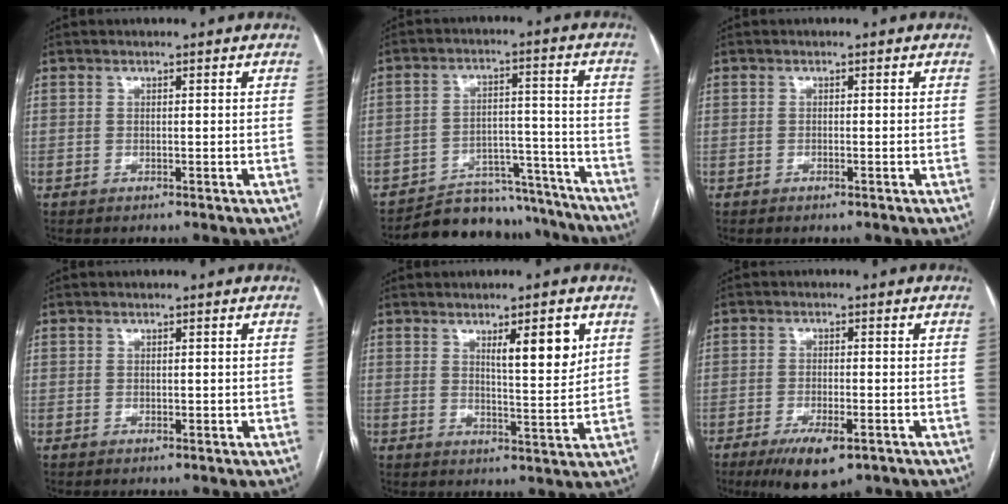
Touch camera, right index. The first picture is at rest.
{"total": 15.7, "force": [-14.7, 5.0, 2.4], "torque": [-0.017, 0.037, -0.202]}
{"total": 0.6, "force": [-0.4, 0.1, 0.4], "torque": [-0.006, 0.000, -0.005]}
{"total": 1.0, "force": [0.1, 0.7, 0.7], "torque": [-0.008, -0.002, 0.003]}
{"total": 7.1, "force": [3.1, 1.2, 6.2], "torque": [-0.094, -0.008, 0.048]}
{"total": 7.3, "force": [-4.2, 2.2, 5.5], "torque": [-0.096, -0.014, -0.062]}